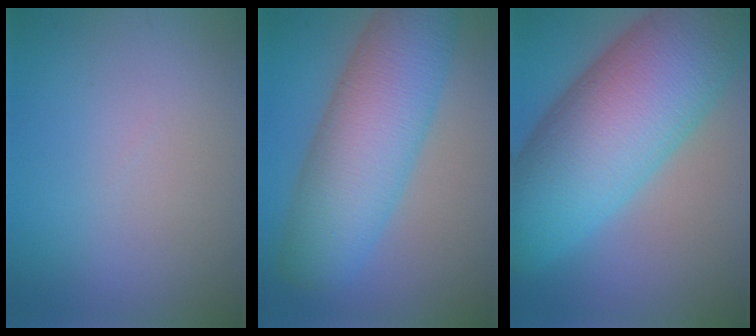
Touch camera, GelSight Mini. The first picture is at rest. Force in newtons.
{"total": 9.9, "press": 9.9, "slide": 0.4}
{"total": 15.1, "press": 15.1, "slide": 0.4}